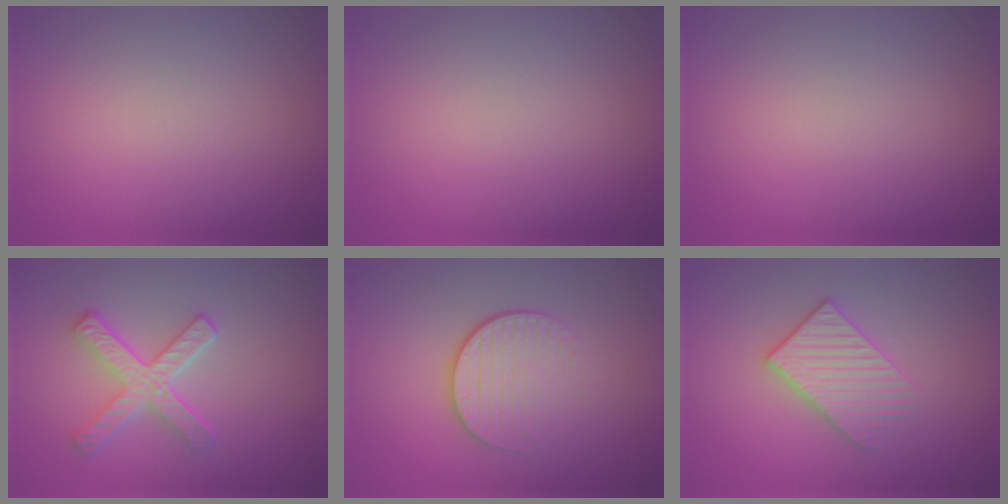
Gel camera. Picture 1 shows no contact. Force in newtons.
{"total": 0.0}
{"total": 0.0}
{"total": 3.7, "press": 3.2, "slide": 1.8}
{"total": 4.1, "press": 2.6, "slide": 3.2}
{"total": 3.3, "press": 3.1, "slide": 1.1}